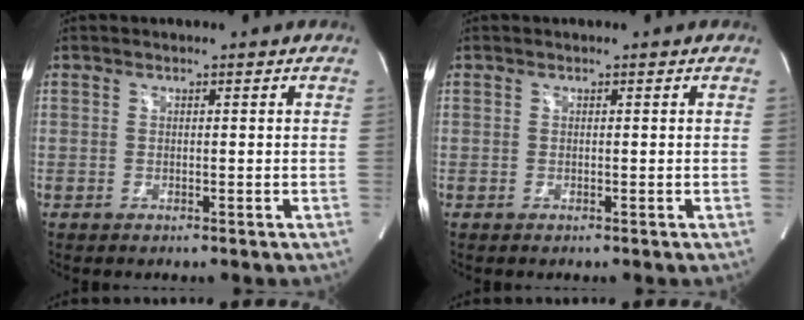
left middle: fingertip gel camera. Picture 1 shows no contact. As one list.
[{"total": 0.0}]